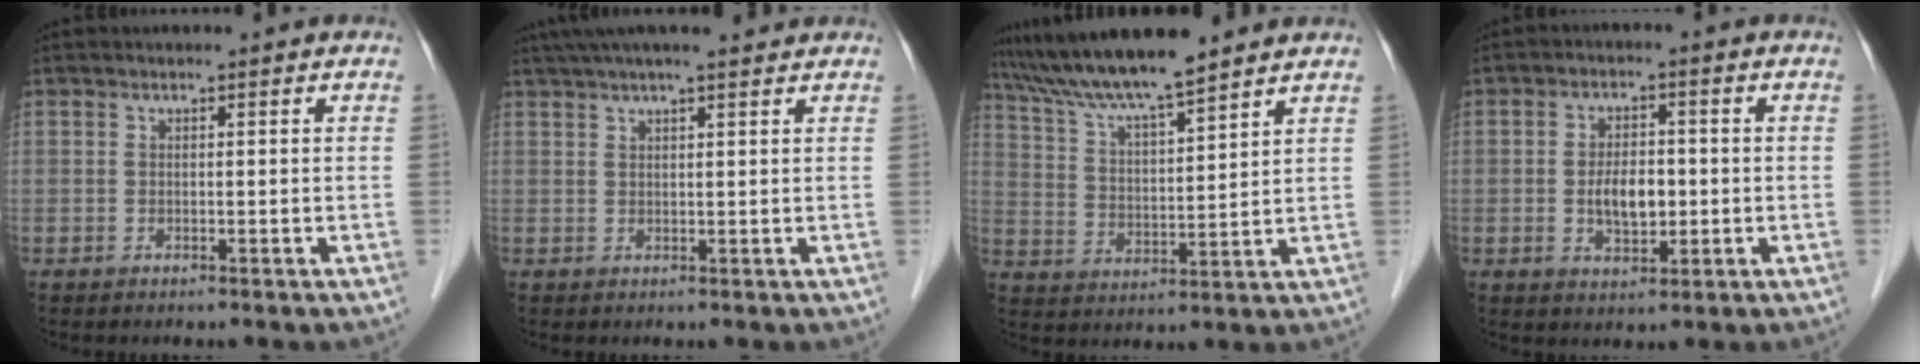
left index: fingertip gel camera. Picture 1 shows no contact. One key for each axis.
{"total": 9.8, "fx": 8.4, "fy": 1.0, "fz": 5.0, "tx": -0.079, "ty": 0.034, "tz": 0.116}
{"total": 11.6, "fx": 10.1, "fy": 0.2, "fz": 5.7, "tx": -0.105, "ty": 0.018, "tz": 0.186}
{"total": 5.4, "fx": -0.8, "fy": 2.7, "fz": 4.5, "tx": -0.085, "ty": 0.000, "tz": -0.010}